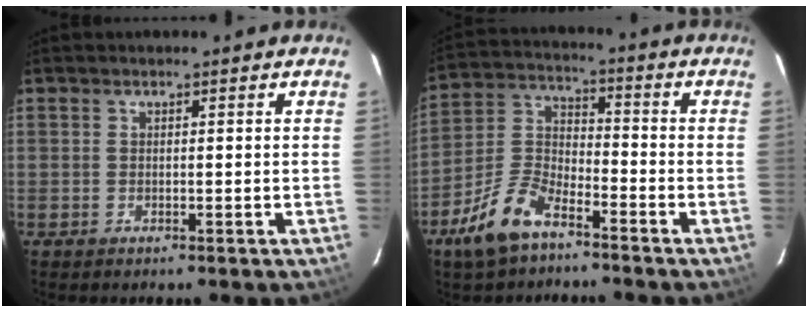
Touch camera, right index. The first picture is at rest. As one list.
[{"total": 11.2, "force": [-7.5, 4.6, 6.9], "torque": [-0.160, 0.008, -0.149]}]